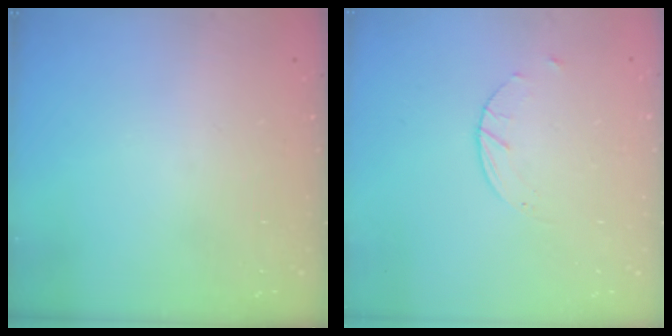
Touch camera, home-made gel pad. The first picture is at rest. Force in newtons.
{"total": 2.6, "press": 2.6, "slide": 0.4}